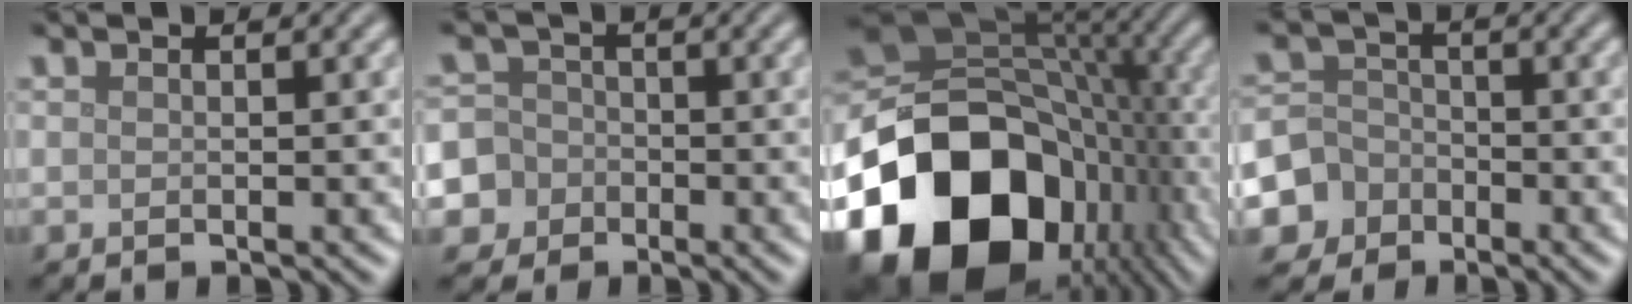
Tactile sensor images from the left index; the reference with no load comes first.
{"total": 7.7, "force": [-3.2, 6.9, 1.2], "torque": [-0.034, -0.006, -0.090]}
{"total": 18.9, "force": [-8.5, 13.4, 10.3], "torque": [-0.207, -0.036, -0.130]}
{"total": 6.5, "force": [-3.4, 5.5, 0.5], "torque": [-0.005, -0.003, -0.085]}